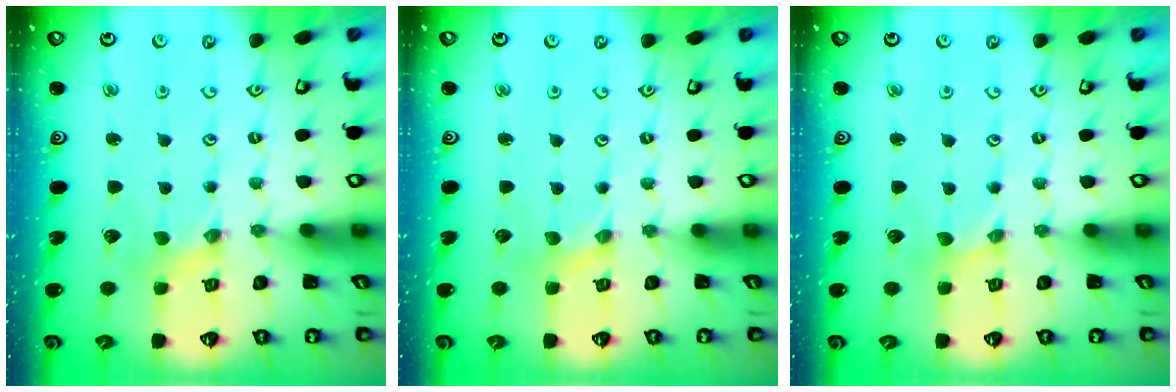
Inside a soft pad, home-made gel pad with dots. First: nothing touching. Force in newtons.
{"total": 0.7, "press": 0.7, "slide": 0.1}
{"total": 0.0}